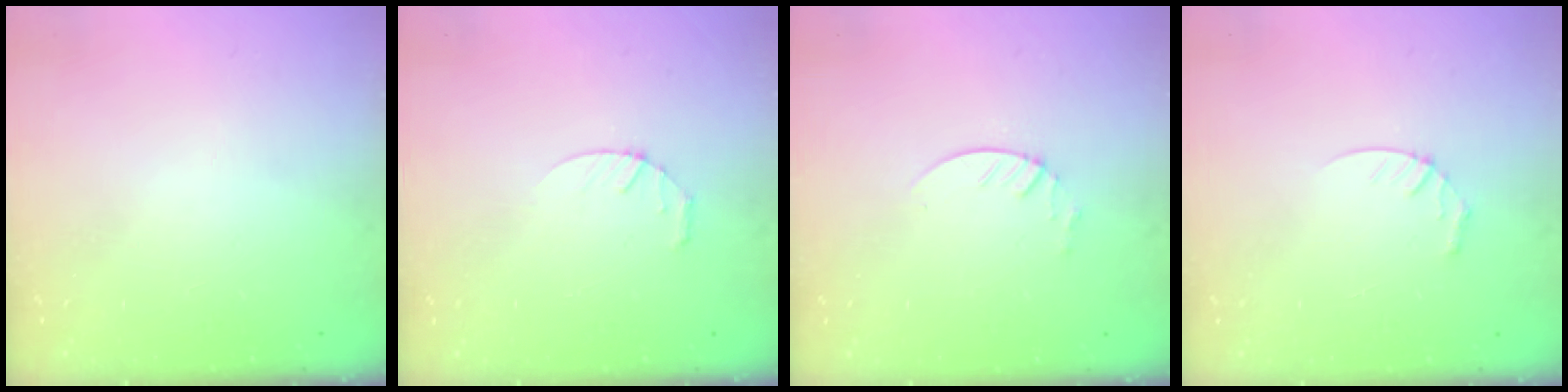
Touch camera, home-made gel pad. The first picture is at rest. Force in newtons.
{"total": 2.8, "press": 2.8, "slide": 0.4}
{"total": 1.9, "press": 1.9, "slide": 0.2}
{"total": 3.5, "press": 3.5, "slide": 0.3}